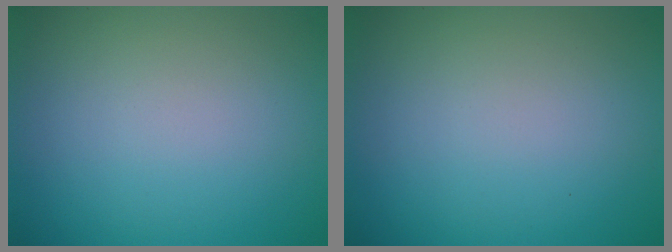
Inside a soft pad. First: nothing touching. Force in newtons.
{"total": 0.0}